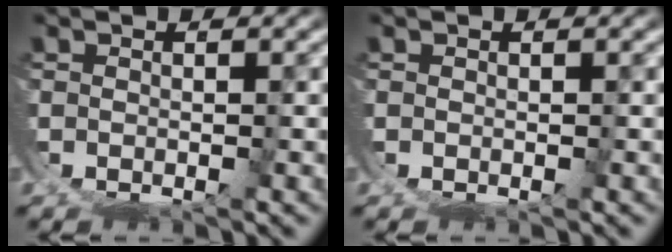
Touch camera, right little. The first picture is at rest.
{"total": 0.0}